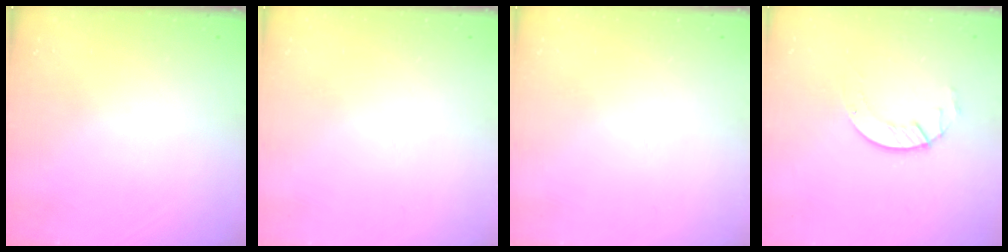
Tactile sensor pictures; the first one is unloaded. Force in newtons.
{"total": 0.0}
{"total": 0.0}
{"total": 3.6, "press": 3.6, "slide": 0.4}